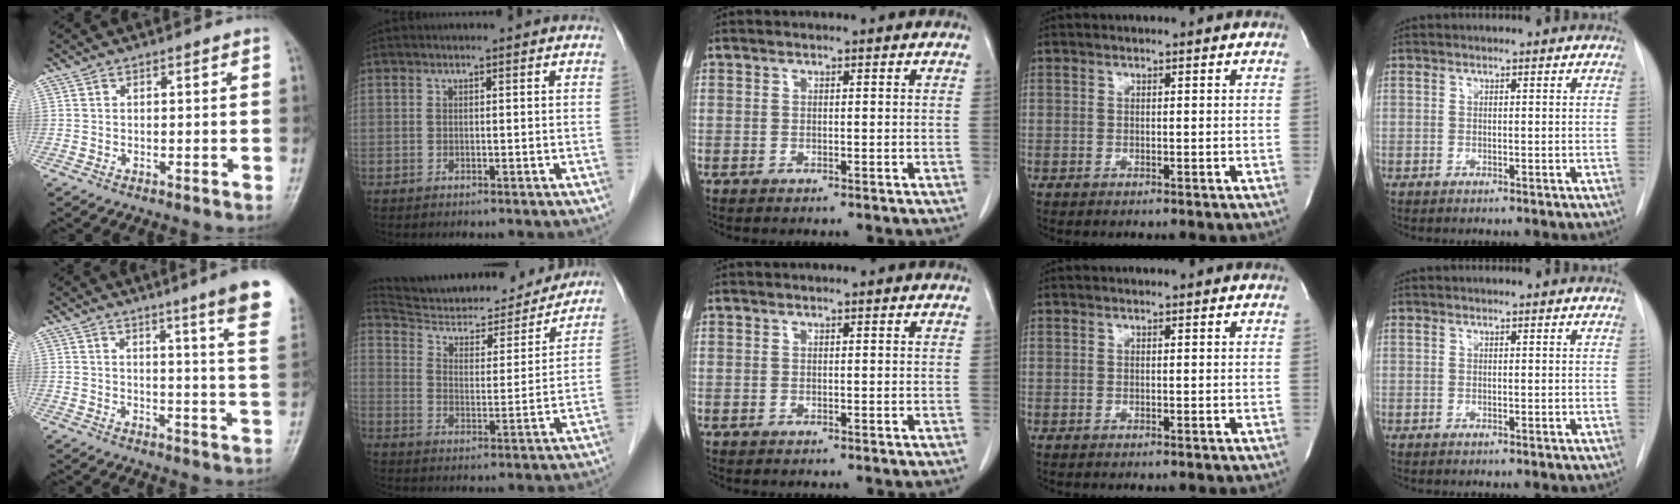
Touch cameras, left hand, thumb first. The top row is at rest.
{"thumb": {"total": 13.9, "force": [9.1, 0.2, 10.5], "torque": [-0.122, -0.049, 0.096]}, "index": {"total": 21.2, "force": [20.1, 3.6, 5.7], "torque": [-0.087, -0.017, 0.290]}}